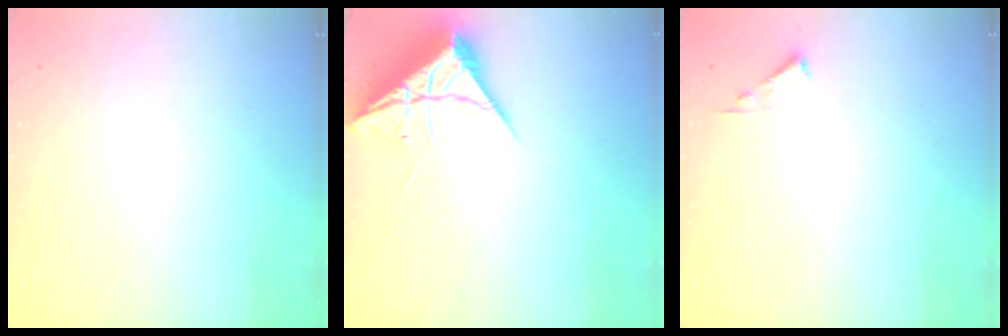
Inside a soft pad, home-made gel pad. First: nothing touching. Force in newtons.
{"total": 10.3, "press": 10.3, "slide": 1.1}
{"total": 3.6, "press": 3.6, "slide": 0.4}